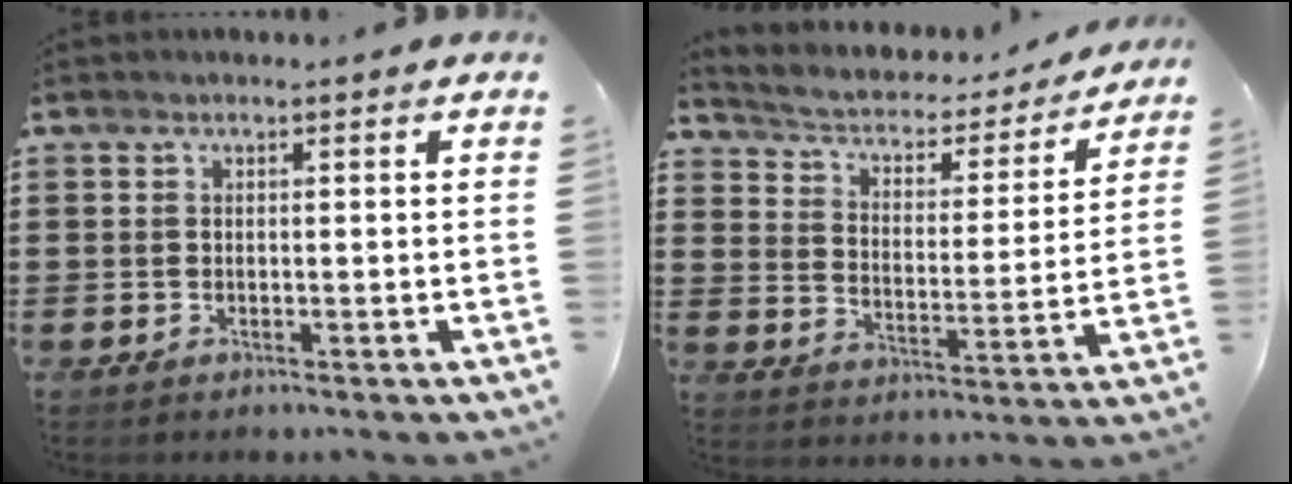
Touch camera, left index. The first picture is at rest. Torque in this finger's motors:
{"motor_torque": [1.10, -1.04, 0.12, 0.03]}